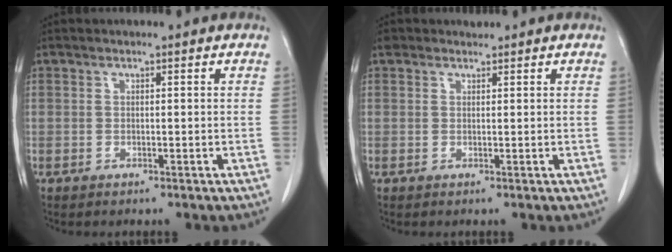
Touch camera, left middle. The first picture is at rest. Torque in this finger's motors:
{"motor_torque": [0.07, -0.06, -0.11, -0.01]}